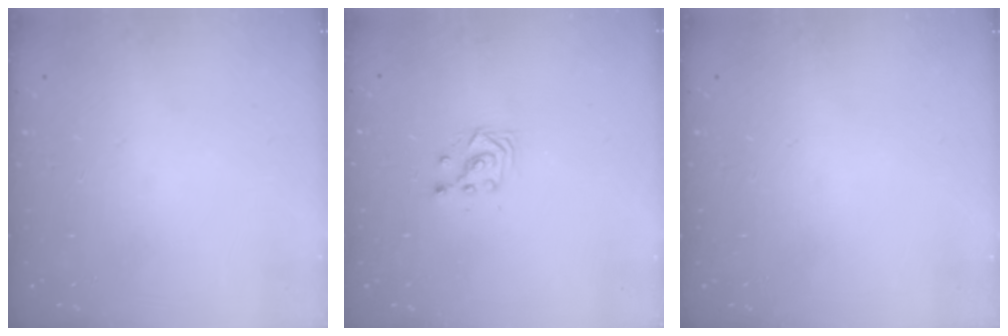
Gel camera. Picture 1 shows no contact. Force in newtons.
{"total": 3.0, "press": 3.0, "slide": 0.2}
{"total": 0.0}